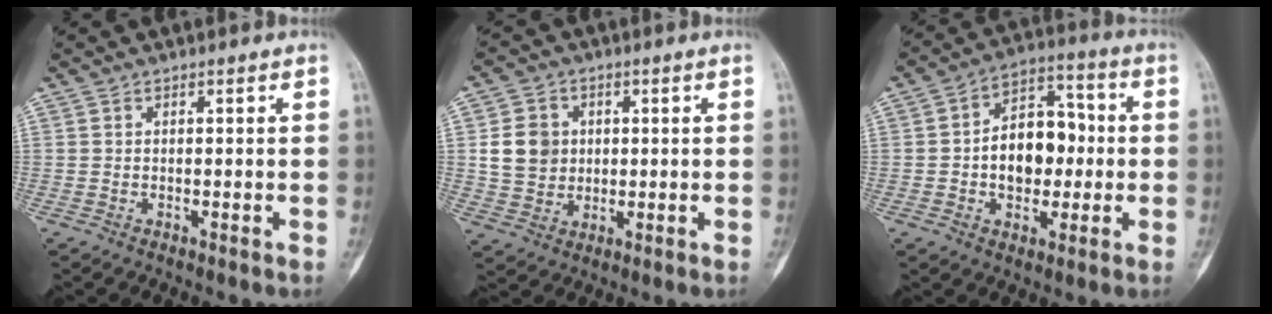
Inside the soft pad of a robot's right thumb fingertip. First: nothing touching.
{"total": 8.2, "force": [1.2, 7.3, 3.6], "torque": [-0.038, -0.004, 0.024]}
{"total": 13.2, "force": [-0.7, 9.1, 9.5], "torque": [-0.106, 0.035, -0.013]}